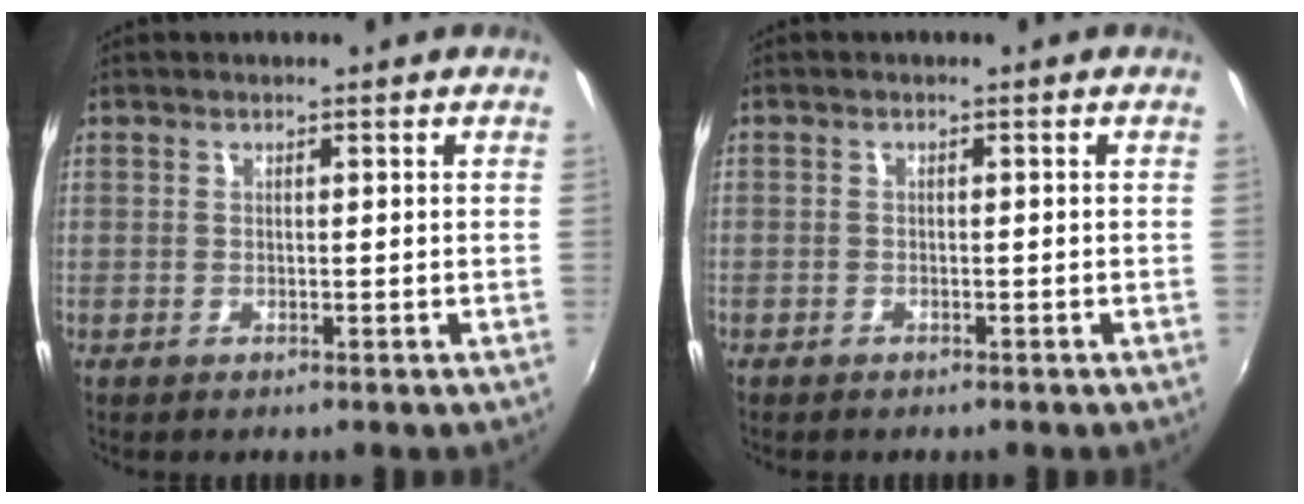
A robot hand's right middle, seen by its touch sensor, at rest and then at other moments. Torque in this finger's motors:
{"motor_torque": [1.07, -1.06, -0.08, -0.21]}